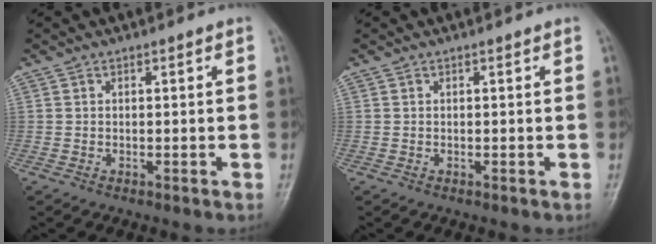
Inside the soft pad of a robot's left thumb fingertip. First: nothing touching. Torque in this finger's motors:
{"motor_torque": [0.02, -0.01, -0.04, -0.04, 0.00]}